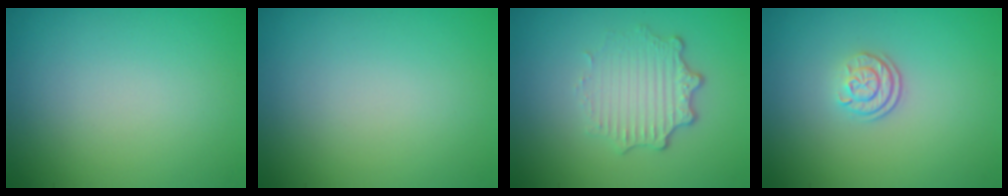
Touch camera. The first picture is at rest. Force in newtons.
{"total": 0.0}
{"total": 3.6, "press": 2.8, "slide": 2.2}
{"total": 2.3, "press": 1.7, "slide": 1.5}